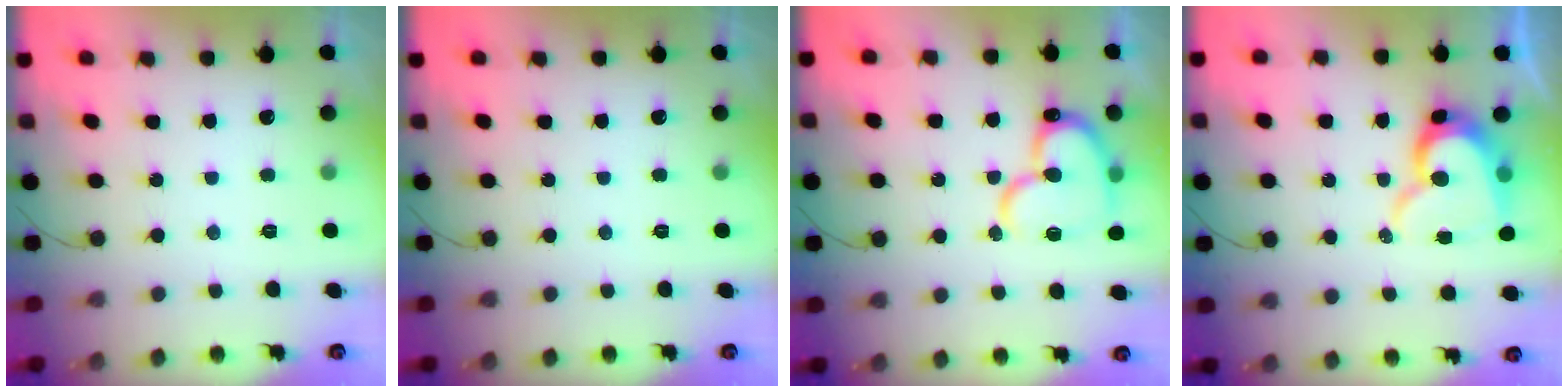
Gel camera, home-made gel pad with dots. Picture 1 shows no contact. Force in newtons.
{"total": 0.0}
{"total": 17.3, "press": 17.2, "slide": 1.7}
{"total": 13.1, "press": 13.0, "slide": 1.2}